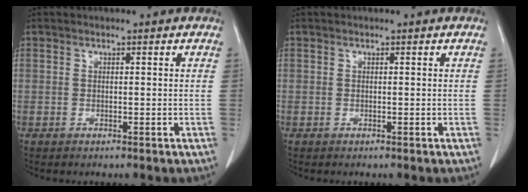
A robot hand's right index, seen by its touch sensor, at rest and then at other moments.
{"total": 0.0}